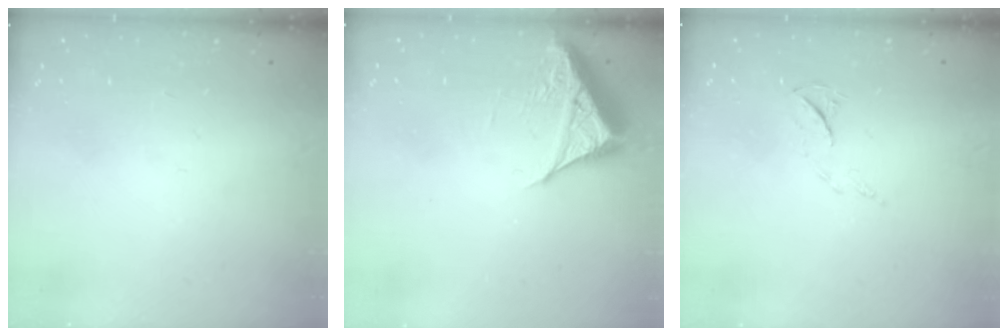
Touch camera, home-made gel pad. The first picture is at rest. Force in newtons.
{"total": 6.9, "press": 6.8, "slide": 0.6}
{"total": 5.0, "press": 5.0, "slide": 0.7}